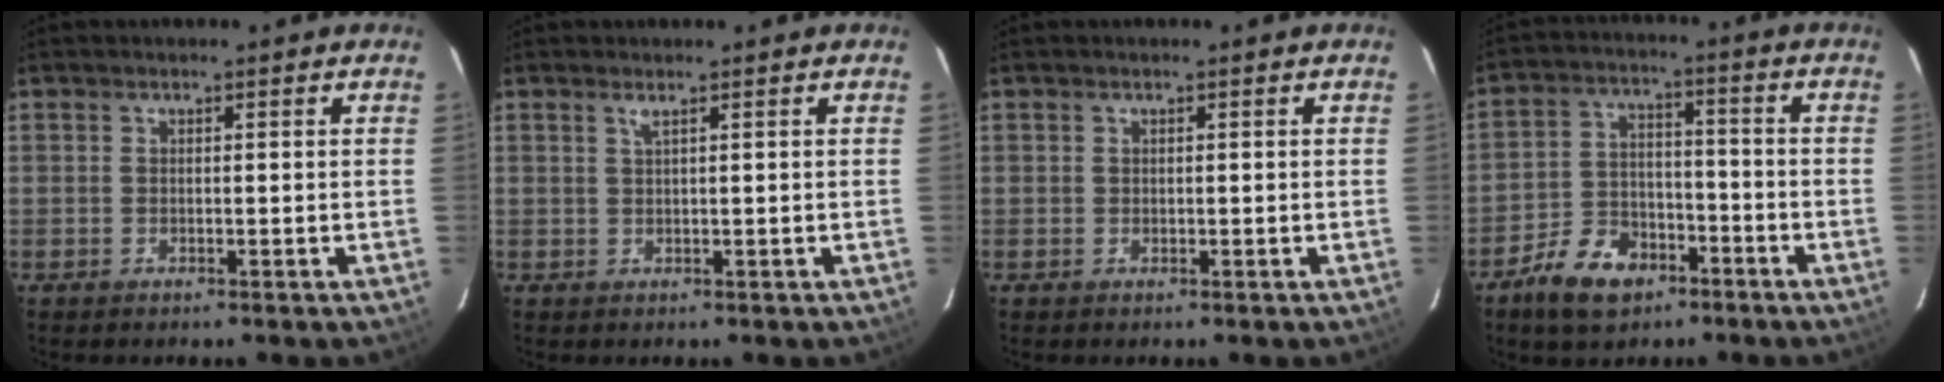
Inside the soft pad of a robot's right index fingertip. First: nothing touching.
{"total": 0.9, "force": [0.5, -0.2, 0.7], "torque": [-0.013, 0.001, 0.009]}
{"total": 0.0}
{"total": 10.4, "force": [-6.7, 6.2, 5.0], "torque": [-0.118, 0.015, -0.110]}